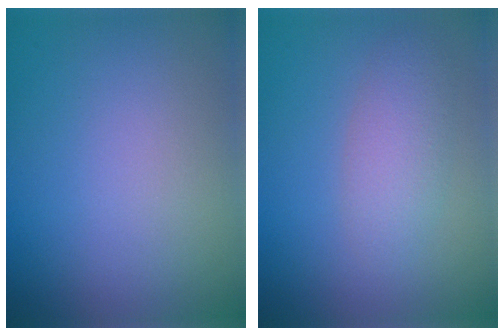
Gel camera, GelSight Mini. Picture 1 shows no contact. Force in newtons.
{"total": 2.7, "press": 2.7, "slide": 0.0}